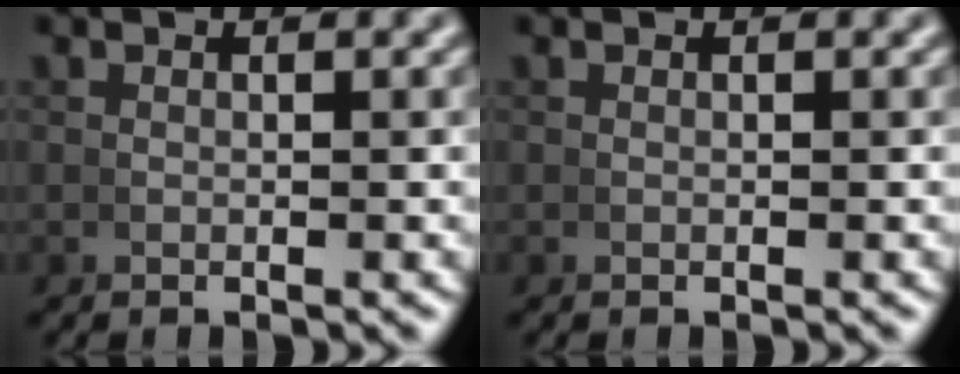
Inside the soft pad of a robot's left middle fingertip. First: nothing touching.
{"total": 0.0}